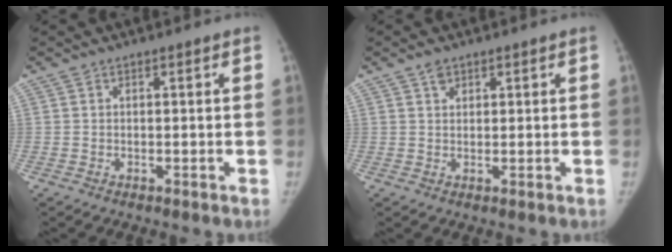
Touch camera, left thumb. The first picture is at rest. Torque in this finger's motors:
{"motor_torque": [0.17, -0.25, 0.21, 0.22, 0.01]}